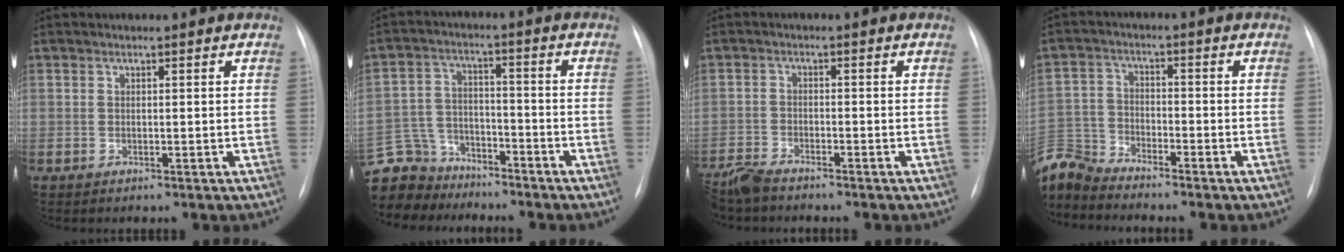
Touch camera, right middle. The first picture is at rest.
{"total": 12.3, "force": [-10.7, 5.8, 1.0], "torque": [-0.045, 0.028, -0.193]}
{"total": 4.7, "force": [-4.4, 0.7, 1.5], "torque": [-0.028, -0.017, -0.085]}
{"total": 8.7, "force": [-8.5, 1.3, 1.0], "torque": [-0.037, 0.008, -0.174]}